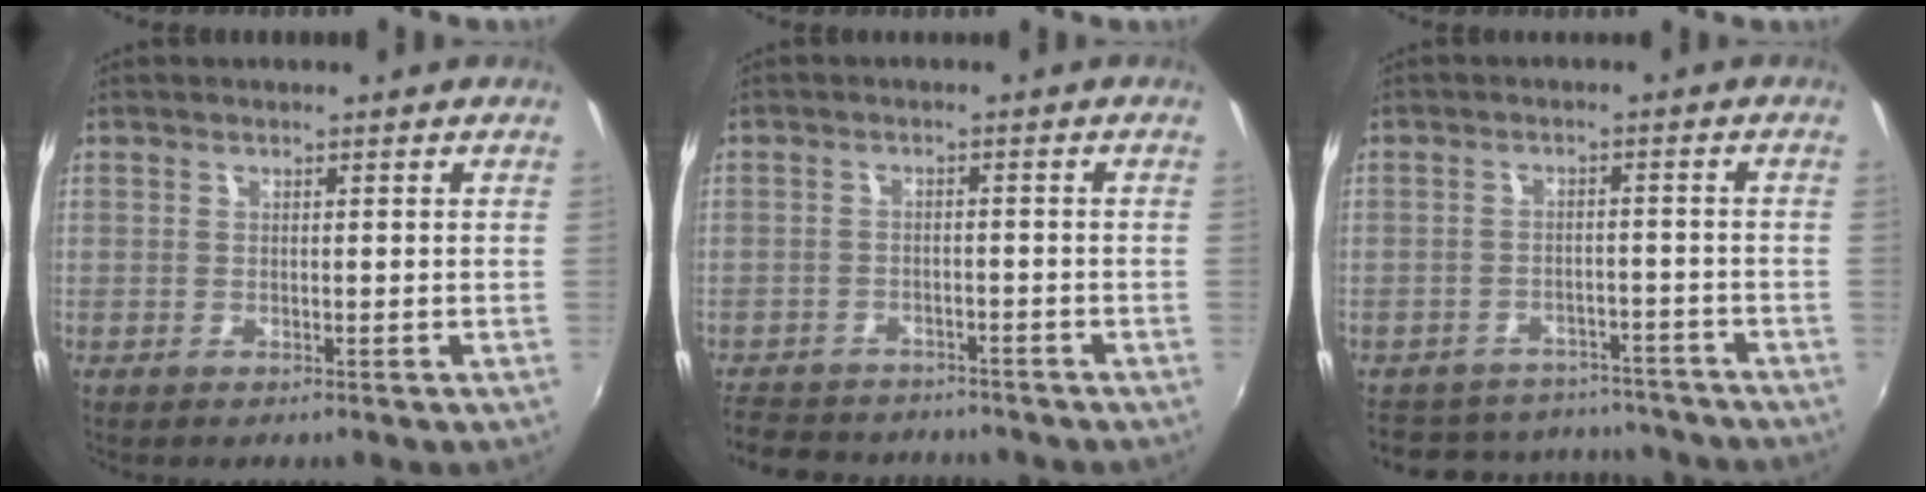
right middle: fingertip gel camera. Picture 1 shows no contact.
{"total": 10.8, "force": [-9.2, 4.7, 3.0], "torque": [-0.088, 0.002, -0.141]}
{"total": 16.3, "force": [-14.0, 6.9, 4.7], "torque": [-0.111, 0.026, -0.178]}